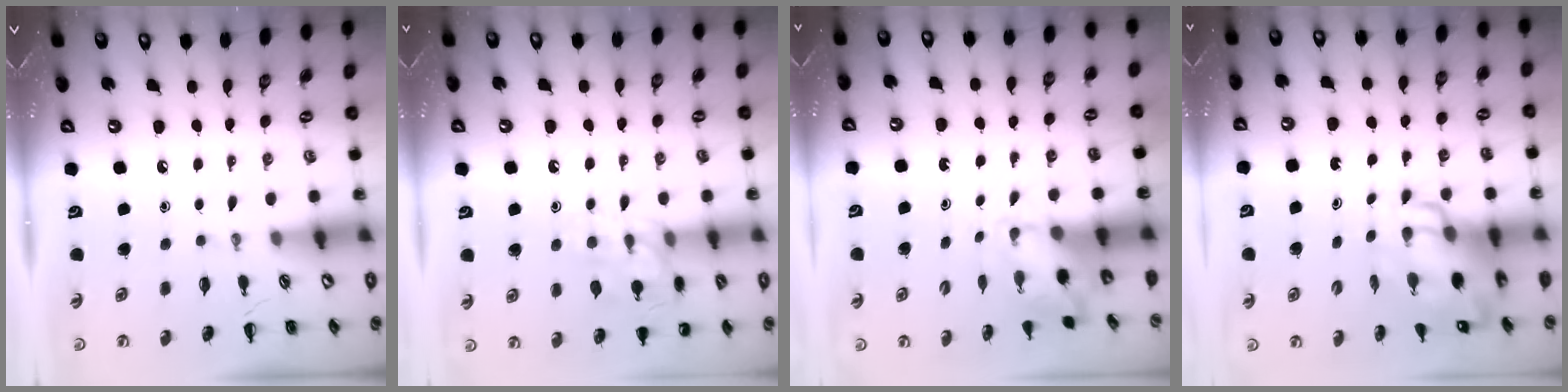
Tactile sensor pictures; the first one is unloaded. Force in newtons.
{"total": 14.3, "press": 14.3, "slide": 1.0}
{"total": 2.3, "press": 2.3, "slide": 0.5}
{"total": 11.7, "press": 11.2, "slide": 3.3}